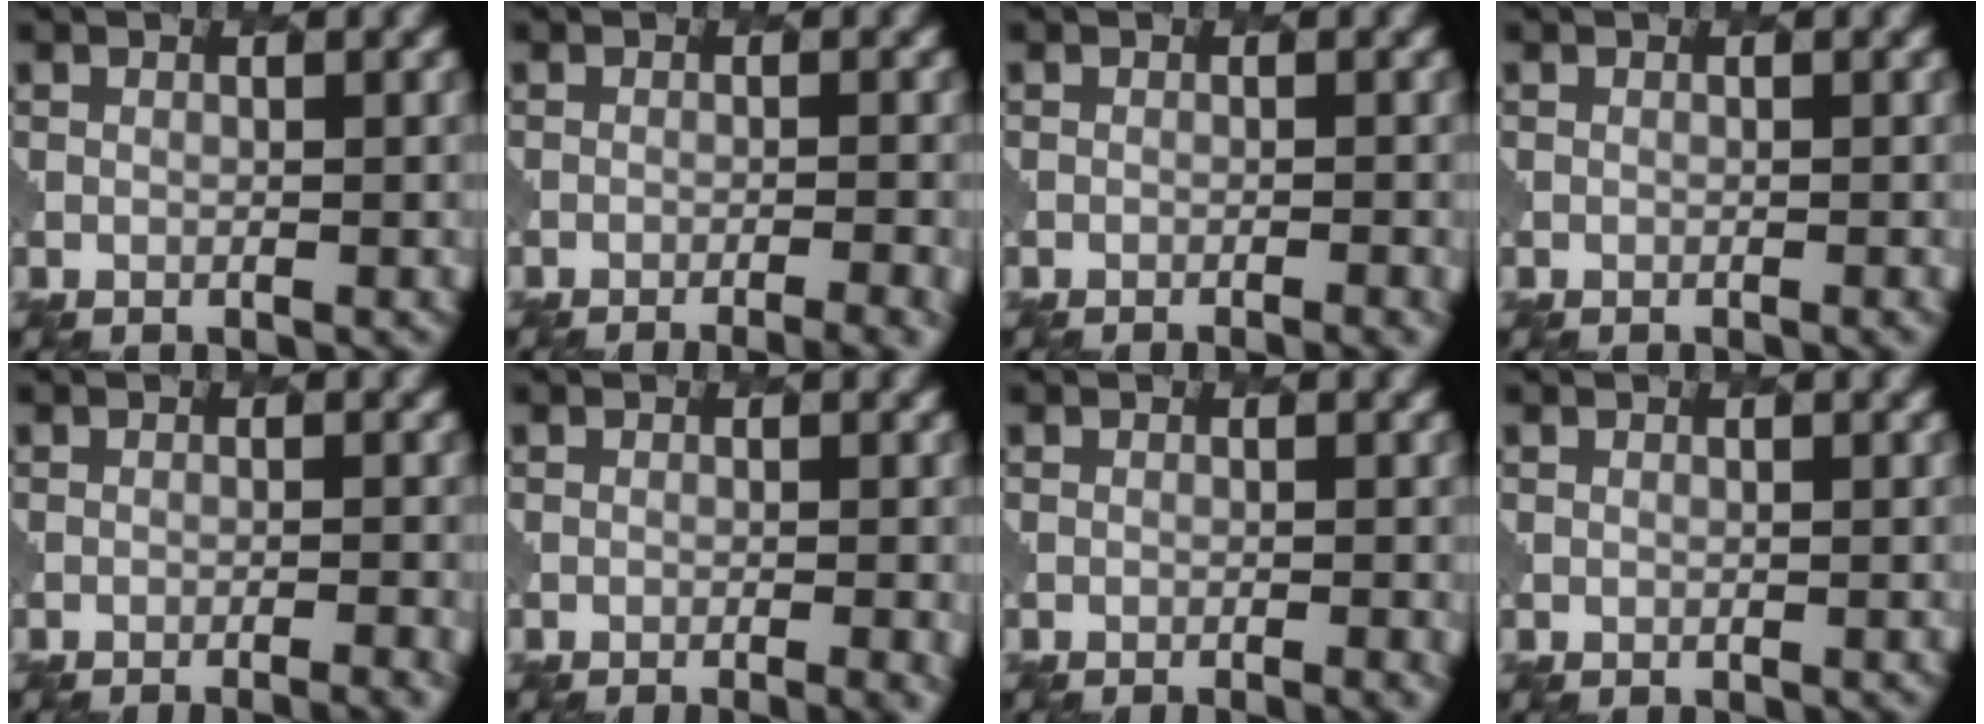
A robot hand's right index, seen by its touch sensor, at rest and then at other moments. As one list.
[{"total": 5.0, "force": [-3.1, 1.7, 3.6], "torque": [-0.027, 0.006, -0.032]}, {"total": 2.2, "force": [-1.1, 0.7, 1.8], "torque": [-0.008, 0.012, -0.012]}, {"total": 0.7, "force": [-0.2, 0.2, 0.6], "torque": [-0.002, 0.001, 0.001]}, {"total": 3.1, "force": [-1.9, 0.9, 2.3], "torque": [-0.018, 0.012, -0.023]}, {"total": 3.3, "force": [-1.1, 1.2, 2.9], "torque": [-0.018, 0.008, -0.006]}, {"total": 2.1, "force": [-0.8, 0.8, 1.8], "torque": [-0.009, 0.007, -0.007]}, {"total": 0.0}]